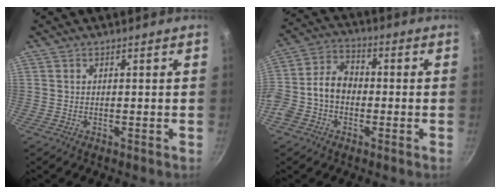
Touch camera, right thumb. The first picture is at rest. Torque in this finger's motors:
{"motor_torque": [1.51, 1.24, 1.09, -0.80, 0.07]}